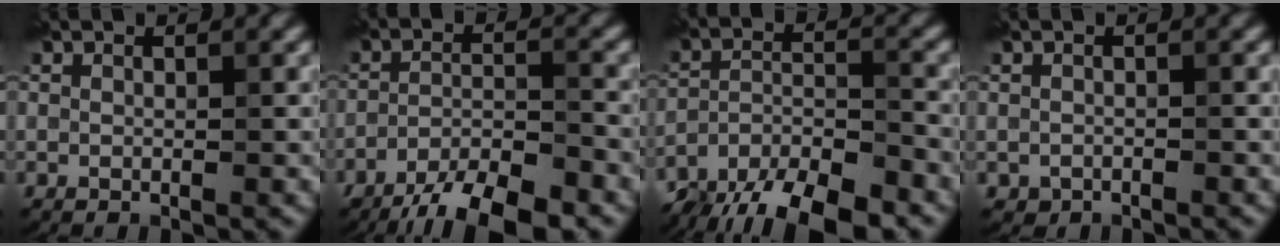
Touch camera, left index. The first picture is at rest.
{"total": 7.3, "force": [-5.5, 1.7, 4.5], "torque": [-0.073, -0.002, -0.098]}
{"total": 9.8, "force": [-8.0, 3.1, 4.8], "torque": [-0.076, -0.011, -0.138]}
{"total": 0.7, "force": [-0.6, 0.5, 0.1], "torque": [0.000, -0.005, -0.009]}